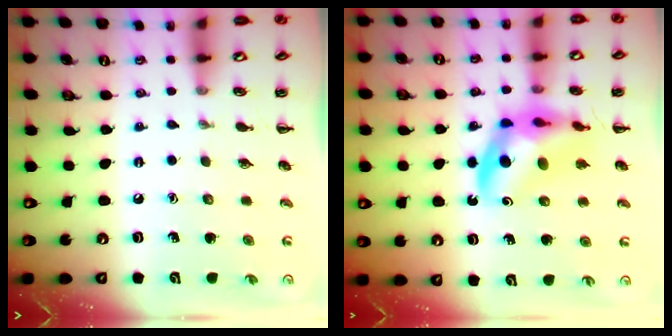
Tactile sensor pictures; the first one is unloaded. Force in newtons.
{"total": 12.6, "press": 12.2, "slide": 3.2}